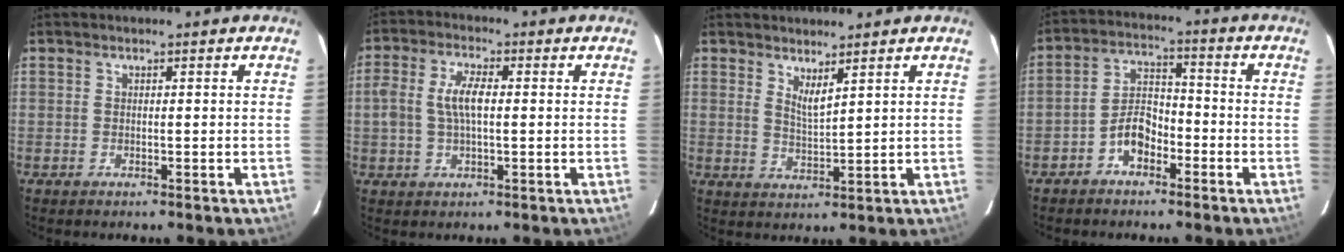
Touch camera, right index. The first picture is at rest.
{"total": 6.2, "force": [0.2, 2.6, 5.6], "torque": [-0.112, 0.011, 0.005]}
{"total": 3.3, "force": [2.6, 0.3, 2.1], "torque": [-0.037, -0.007, 0.043]}
{"total": 6.1, "force": [-3.6, 3.5, 3.5], "torque": [-0.068, 0.023, -0.064]}